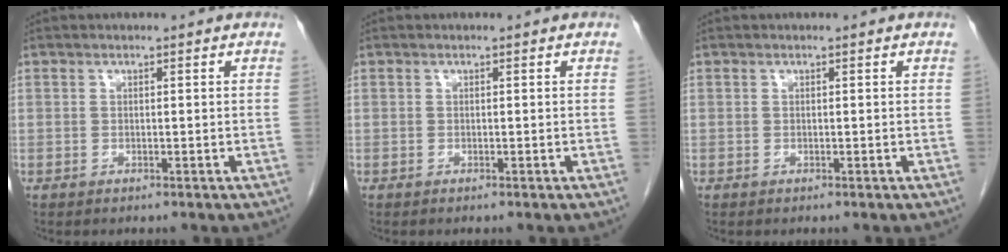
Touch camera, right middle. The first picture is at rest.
{"total": 0.0}
{"total": 0.0}